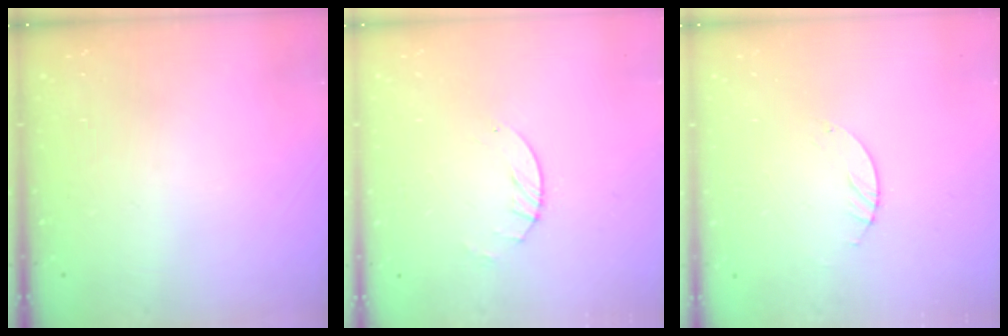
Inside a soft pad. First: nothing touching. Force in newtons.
{"total": 2.6, "press": 2.5, "slide": 0.4}
{"total": 0.9, "press": 0.8, "slide": 0.2}